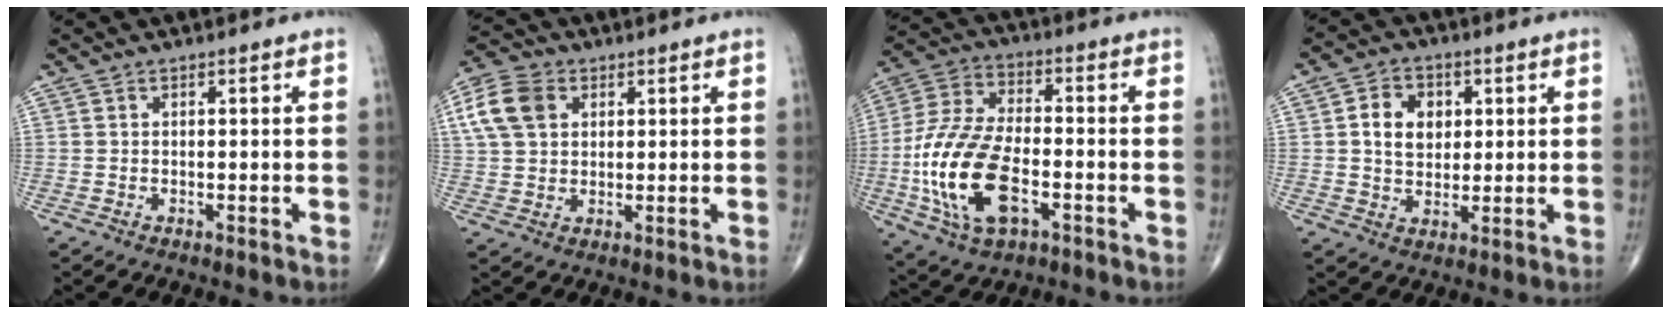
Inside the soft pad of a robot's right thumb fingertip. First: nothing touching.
{"total": 9.6, "force": [3.2, 7.0, 5.8], "torque": [-0.104, 0.007, 0.055]}
{"total": 18.5, "force": [-4.9, 9.5, 15.1], "torque": [-0.308, 0.017, -0.087]}
{"total": 8.2, "force": [1.8, 6.3, 4.9], "torque": [-0.052, -0.002, 0.028]}